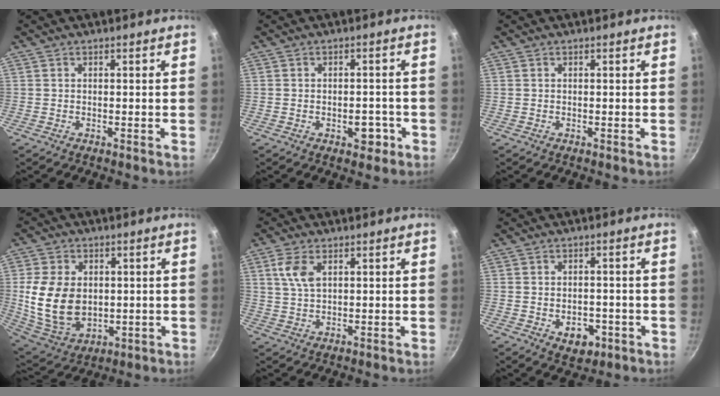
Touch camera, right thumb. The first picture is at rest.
{"total": 4.0, "force": [-1.6, 2.5, 2.6], "torque": [-0.011, 0.015, -0.019]}
{"total": 0.0}
{"total": 15.5, "force": [0.5, 11.2, 10.6], "torque": [-0.189, -0.016, 0.028]}
{"total": 5.3, "force": [1.9, 2.9, 4.0], "torque": [-0.076, -0.007, 0.039]}
{"total": 6.0, "force": [-2.1, 4.2, 3.8], "torque": [-0.035, 0.007, -0.020]}